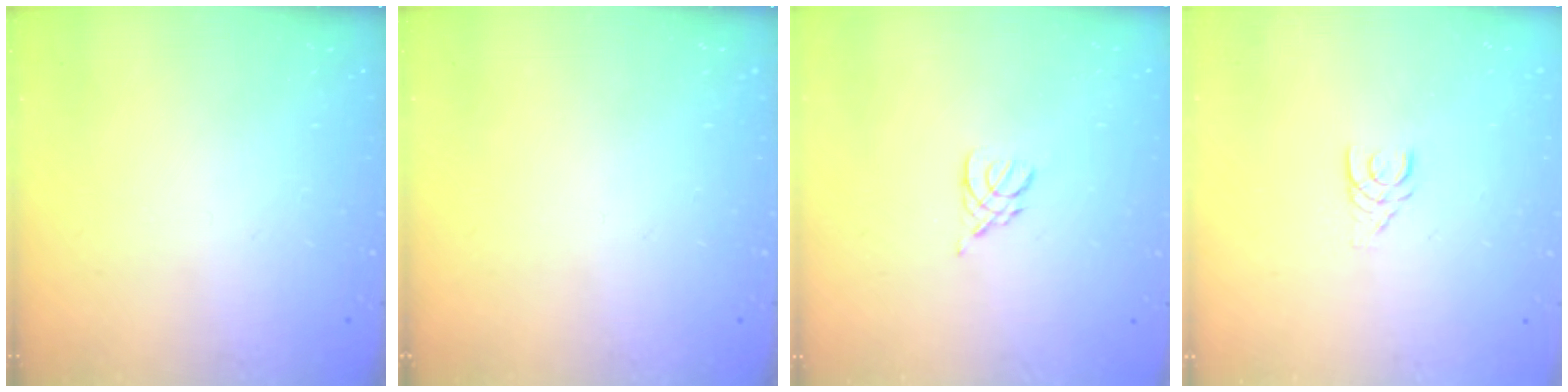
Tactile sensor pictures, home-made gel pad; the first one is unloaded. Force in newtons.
{"total": 0.0}
{"total": 2.9, "press": 2.8, "slide": 0.6}
{"total": 3.3, "press": 3.3, "slide": 0.3}